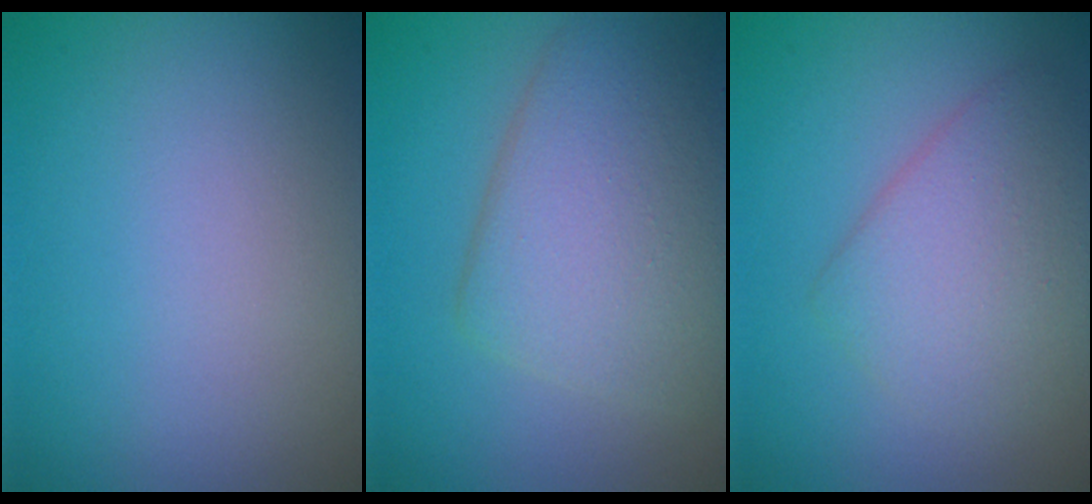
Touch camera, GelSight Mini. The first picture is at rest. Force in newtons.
{"total": 6.7, "press": 6.7, "slide": 0.5}
{"total": 4.1, "press": 4.1, "slide": 0.1}